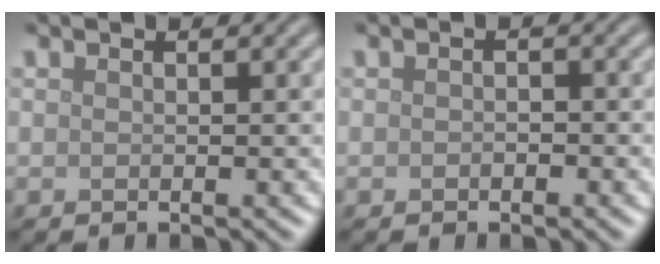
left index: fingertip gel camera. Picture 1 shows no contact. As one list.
[{"total": 0.8, "force": [-0.3, 0.5, 0.5], "torque": [-0.008, 0.000, -0.005]}]